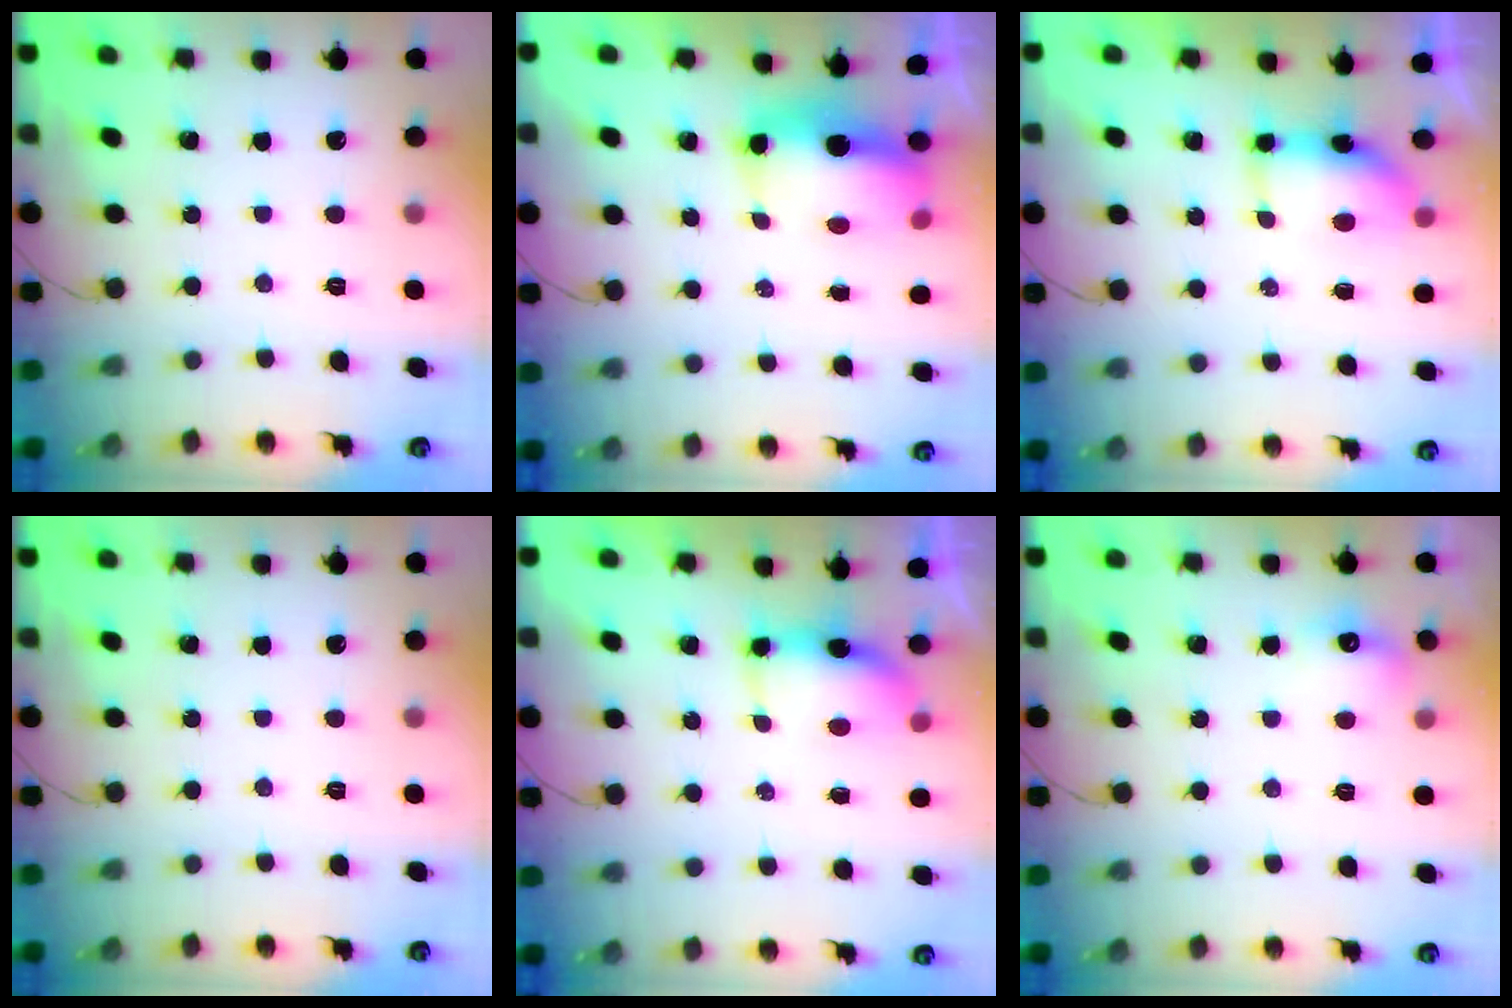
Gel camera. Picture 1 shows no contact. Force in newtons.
{"total": 14.9, "press": 10.6, "slide": 10.4}
{"total": 13.7, "press": 8.7, "slide": 10.5}
{"total": 0.0}
{"total": 6.1, "press": 6.1, "slide": 0.6}
{"total": 6.8, "press": 6.6, "slide": 1.4}